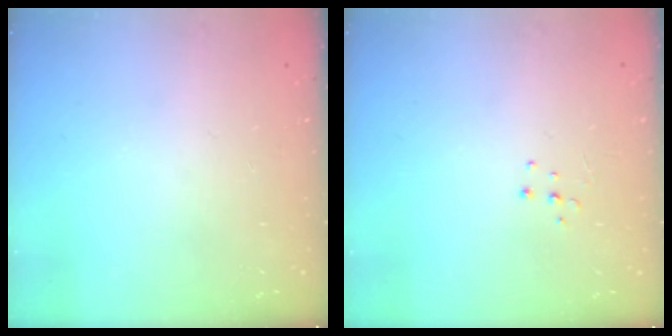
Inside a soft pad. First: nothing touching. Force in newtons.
{"total": 4.3, "press": 4.3, "slide": 0.3}